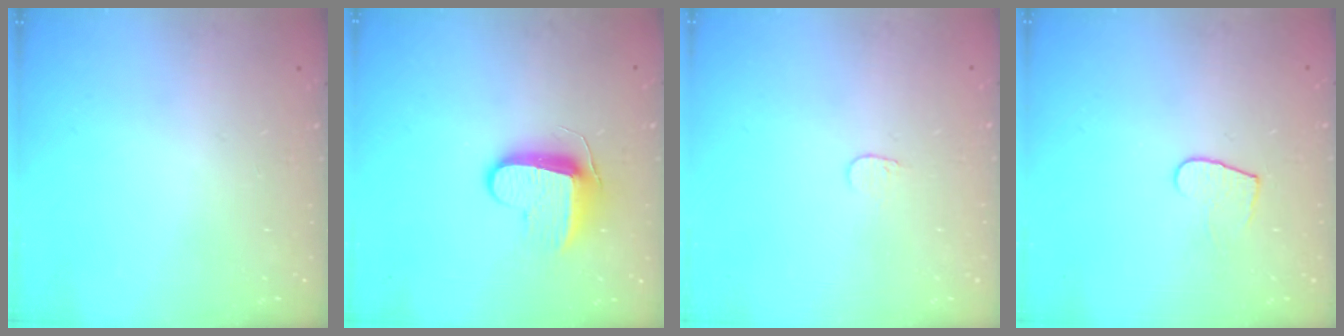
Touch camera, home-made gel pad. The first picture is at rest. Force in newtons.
{"total": 9.2, "press": 9.2, "slide": 0.9}
{"total": 3.6, "press": 3.6, "slide": 0.3}
{"total": 6.0, "press": 6.0, "slide": 0.5}